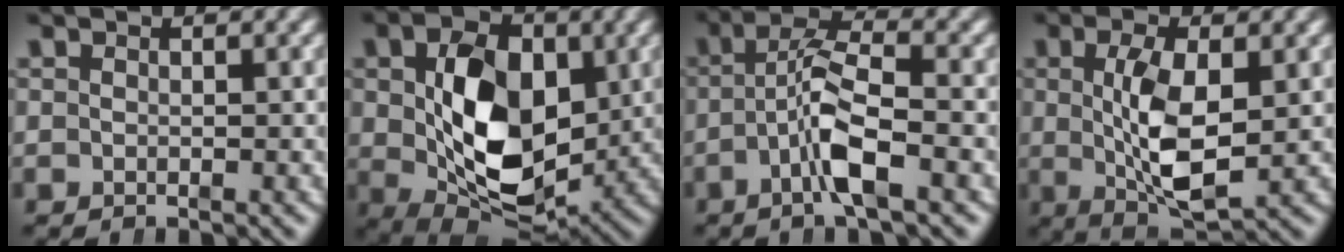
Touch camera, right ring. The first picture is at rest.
{"total": 12.7, "force": [-0.4, 7.9, 9.9], "torque": [-0.168, -0.035, 0.010]}
{"total": 5.2, "force": [-0.3, 1.9, 4.9], "torque": [-0.085, 0.005, -0.014]}
{"total": 7.0, "force": [-0.5, 2.9, 6.4], "torque": [-0.100, -0.014, 0.003]}